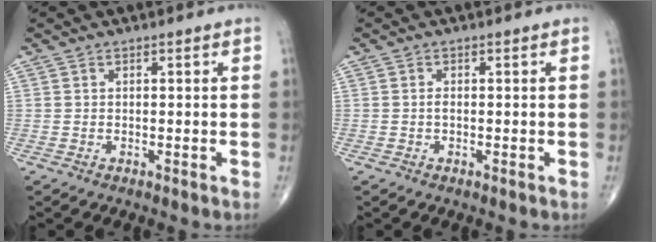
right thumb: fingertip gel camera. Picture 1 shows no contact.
{"total": 0.6, "force": [-0.1, 0.2, 0.5], "torque": [-0.007, 0.001, -0.004]}